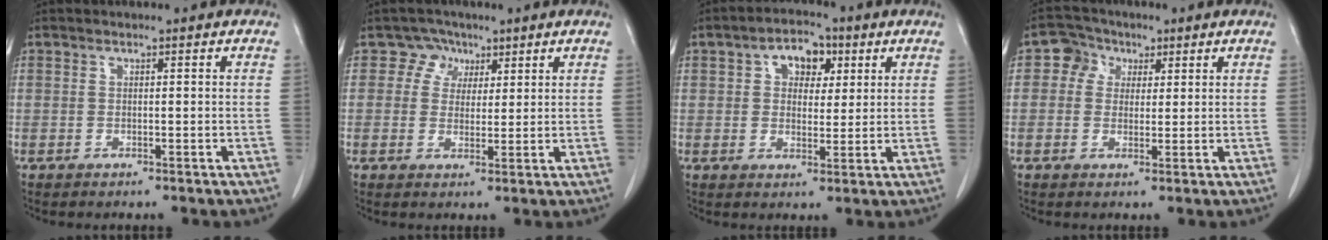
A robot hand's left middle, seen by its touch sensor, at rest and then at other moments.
{"total": 3.6, "force": [1.9, 3.1, 0.1], "torque": [0.002, 0.005, 0.028]}
{"total": 6.1, "force": [2.3, 3.9, 4.1], "torque": [-0.060, 0.020, 0.035]}
{"total": 4.3, "force": [1.5, 3.8, 1.3], "torque": [-0.023, 0.019, 0.026]}